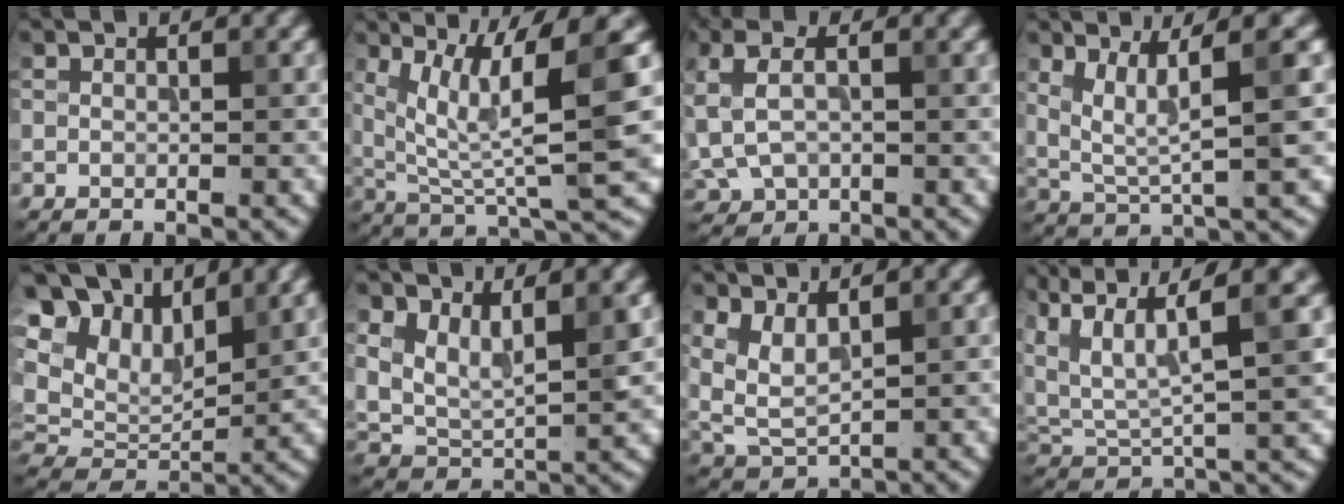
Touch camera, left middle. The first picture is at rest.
{"total": 8.7, "force": [3.5, 1.6, 7.8], "torque": [-0.144, -0.003, 0.072]}
{"total": 6.1, "force": [0.9, 3.9, 4.6], "torque": [-0.120, 0.010, 0.028]}
{"total": 5.0, "force": [1.7, 0.8, 4.7], "torque": [-0.092, -0.005, 0.039]}
{"total": 11.2, "force": [6.4, 6.7, 6.3], "torque": [-0.157, 0.032, 0.112]}
{"total": 4.9, "force": [1.8, 2.5, 3.9], "torque": [-0.085, -0.010, 0.038]}
{"total": 3.5, "force": [1.4, 1.6, 2.7], "torque": [-0.071, -0.002, 0.030]}
{"total": 10.2, "force": [5.4, 3.1, 8.1], "torque": [-0.175, 0.020, 0.100]}